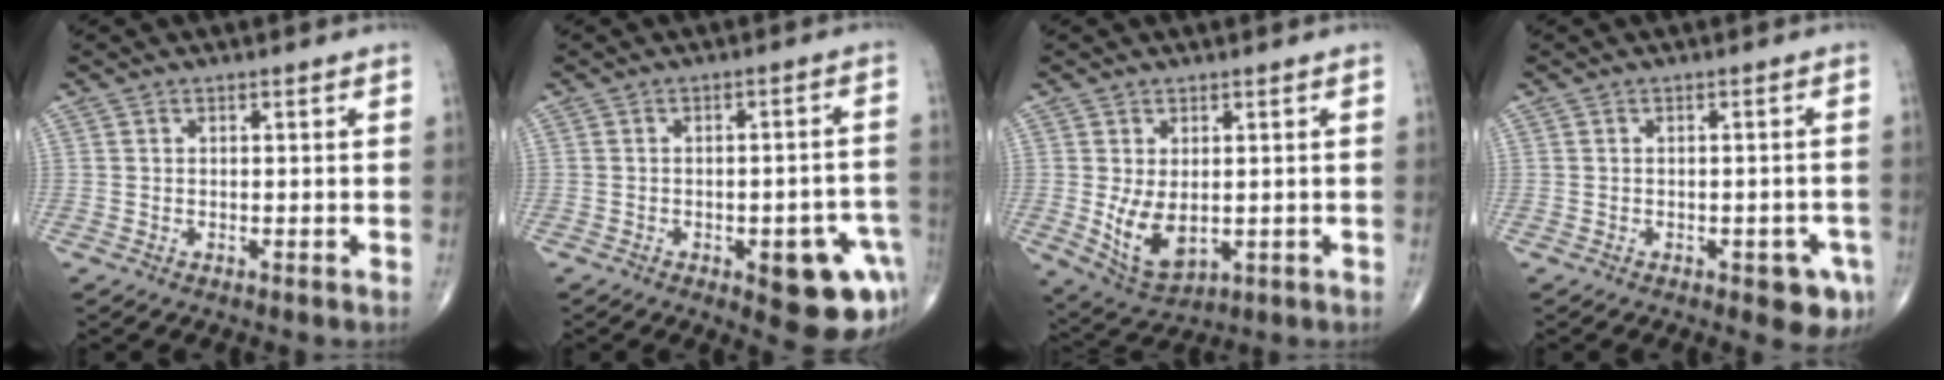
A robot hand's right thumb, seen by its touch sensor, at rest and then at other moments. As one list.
[{"total": 13.0, "force": [-5.3, 5.0, 10.8], "torque": [-0.088, 0.027, -0.050]}, {"total": 7.7, "force": [-0.4, 4.4, 6.3], "torque": [-0.110, -0.015, 0.012]}, {"total": 5.3, "force": [-2.4, 2.3, 4.1], "torque": [-0.031, 0.006, -0.023]}]